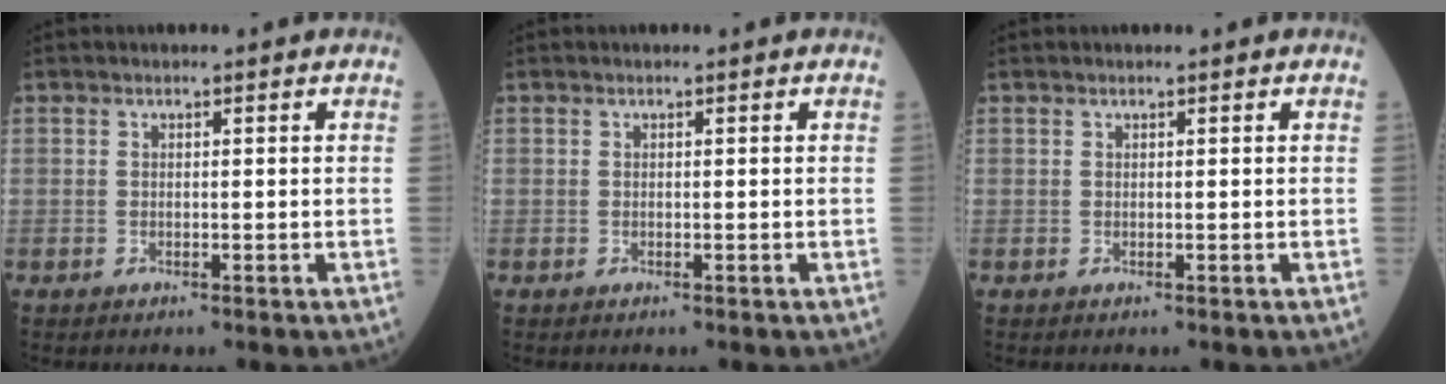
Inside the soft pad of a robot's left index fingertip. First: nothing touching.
{"total": 0.0}
{"total": 0.0}